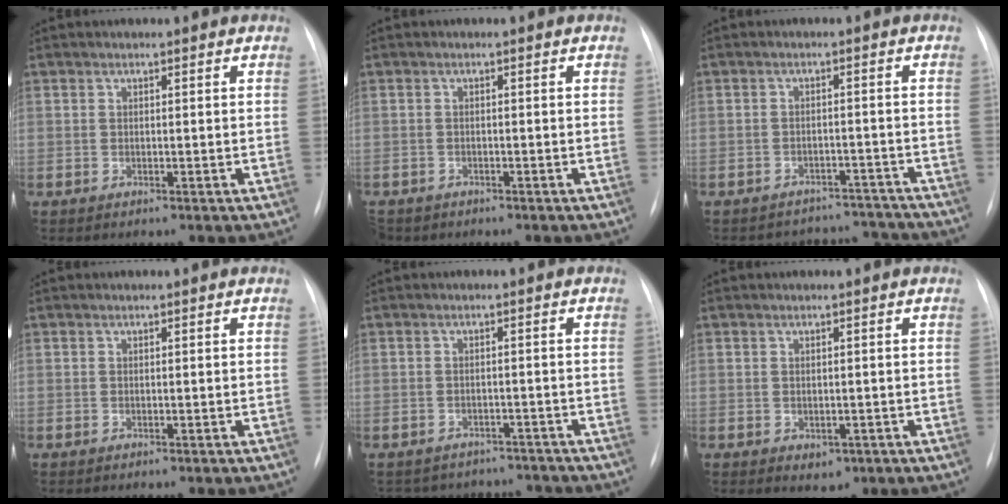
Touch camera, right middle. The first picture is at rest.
{"total": 3.3, "force": [-2.6, 1.9, 0.3], "torque": [-0.004, -0.001, -0.045]}
{"total": 9.8, "force": [-9.4, 3.0, -0.5], "torque": [0.013, 0.033, -0.112]}
{"total": 0.0}
{"total": 9.2, "force": [-8.5, 3.6, 0.5], "torque": [-0.006, 0.023, -0.097]}
{"total": 2.0, "force": [-0.7, 1.5, 1.2], "torque": [-0.011, 0.000, 0.001]}